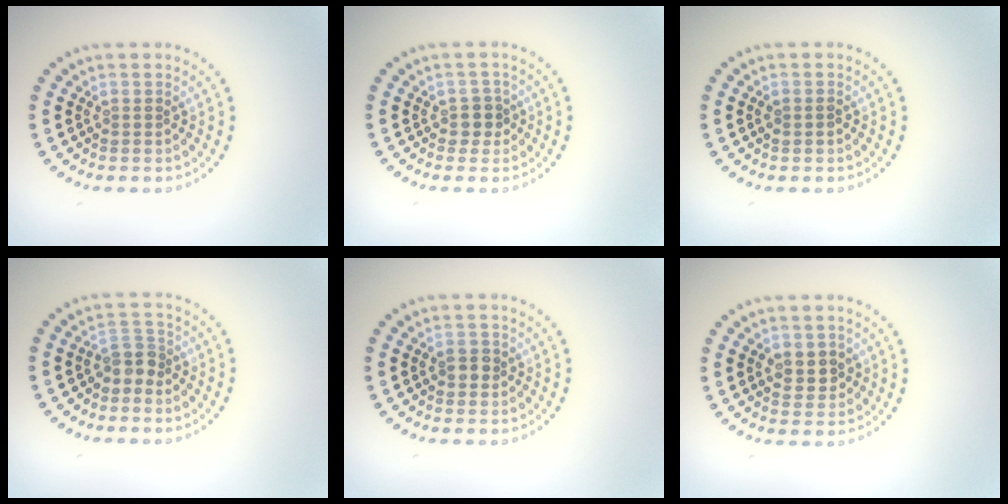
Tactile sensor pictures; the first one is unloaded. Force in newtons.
{"total": 1.7, "press": 1.4, "slide": 1.0}
{"total": 0.7, "press": 0.7, "slide": 0.1}
{"total": 2.1, "press": 1.6, "slide": 1.4}
{"total": 1.4, "press": 1.4, "slide": 0.1}
{"total": 2.4, "press": 2.3, "slide": 0.7}